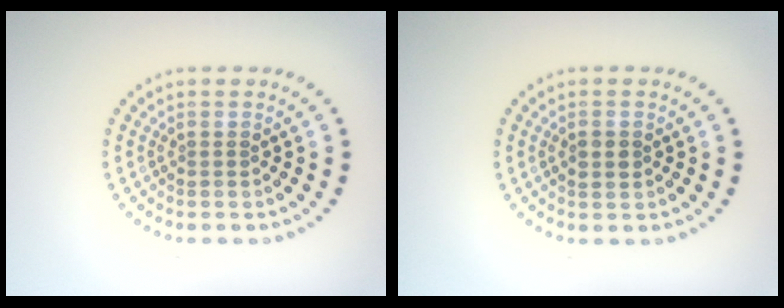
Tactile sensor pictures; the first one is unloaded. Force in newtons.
{"total": 1.3, "press": 1.3, "slide": 0.1}